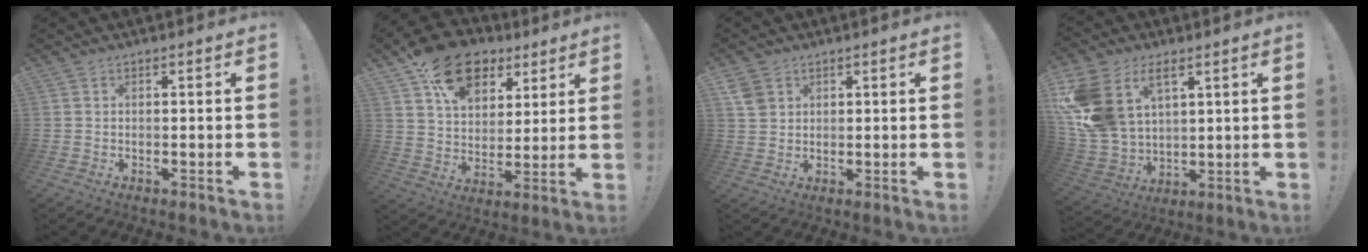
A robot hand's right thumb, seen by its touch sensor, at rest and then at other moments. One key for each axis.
{"total": 17.6, "fx": 10.4, "fy": 11.4, "fz": 8.4, "tx": -0.119, "ty": -0.063, "tz": 0.188}
{"total": 4.1, "fx": 2.1, "fy": 3.1, "fz": 1.8, "tx": -0.027, "ty": -0.002, "tz": 0.042}
{"total": 15.9, "fx": 7.2, "fy": 11.1, "fz": 8.8, "tx": -0.187, "ty": -0.038, "tz": 0.142}